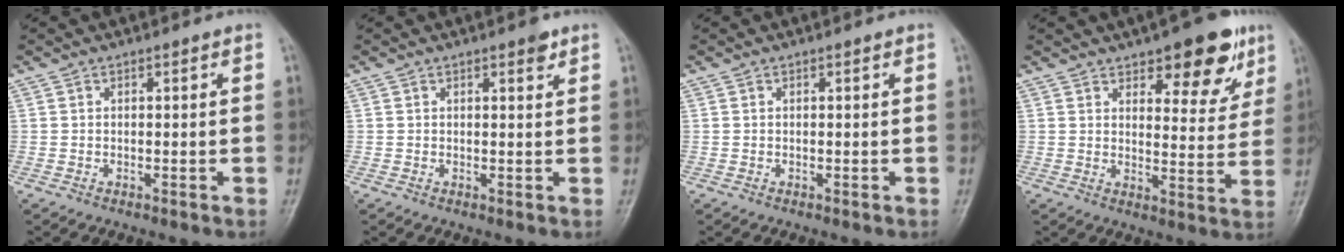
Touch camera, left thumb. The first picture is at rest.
{"total": 1.8, "force": [1.2, 0.5, 1.2], "torque": [-0.013, -0.006, 0.014]}
{"total": 0.0}
{"total": 12.2, "force": [7.5, 5.0, 8.2], "torque": [-0.065, -0.038, 0.100]}